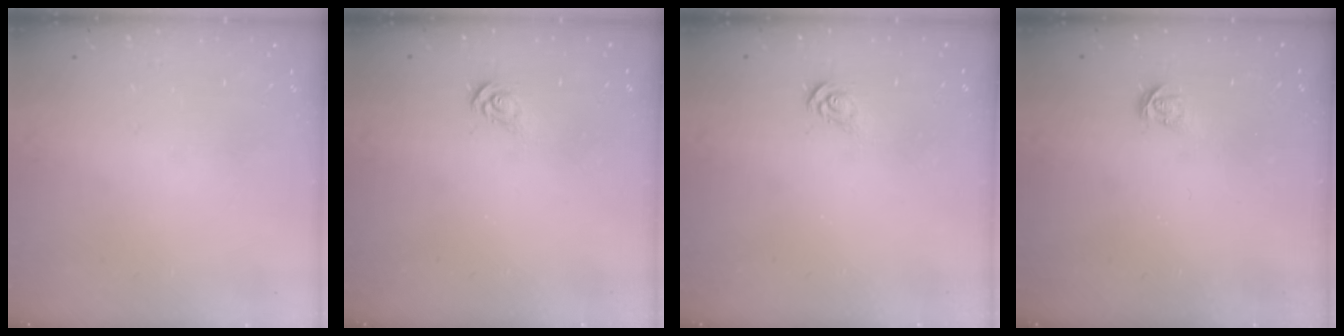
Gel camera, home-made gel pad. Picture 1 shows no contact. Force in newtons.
{"total": 3.2, "press": 3.2, "slide": 0.3}
{"total": 3.2, "press": 3.2, "slide": 0.3}
{"total": 3.9, "press": 3.9, "slide": 0.3}